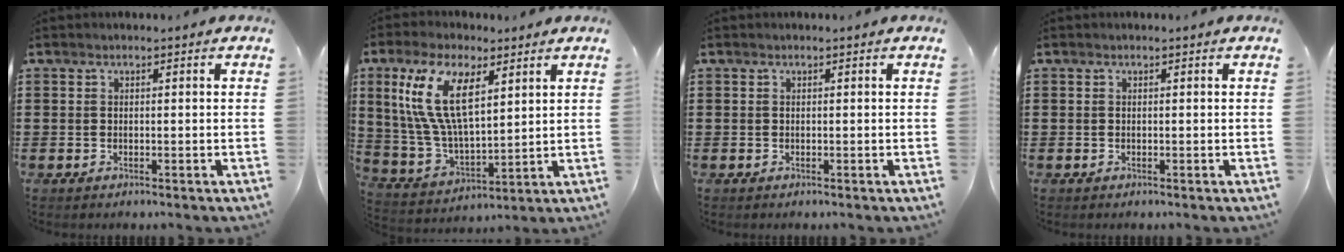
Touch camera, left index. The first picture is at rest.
{"total": 12.8, "force": [5.9, 5.6, 9.8], "torque": [-0.214, 0.005, 0.110]}
{"total": 0.0}
{"total": 0.0}